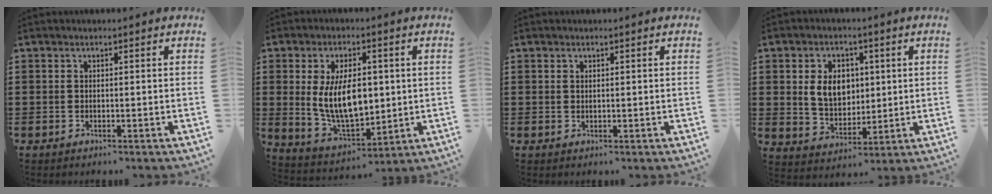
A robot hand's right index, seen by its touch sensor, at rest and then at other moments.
{"total": 10.6, "force": [1.3, 5.8, 8.8], "torque": [-0.171, 0.001, 0.021]}
{"total": 0.5, "force": [0.4, 0.3, 0.2], "torque": [-0.003, 0.001, 0.009]}
{"total": 7.0, "force": [1.4, 5.3, 4.4], "torque": [-0.086, 0.011, 0.022]}